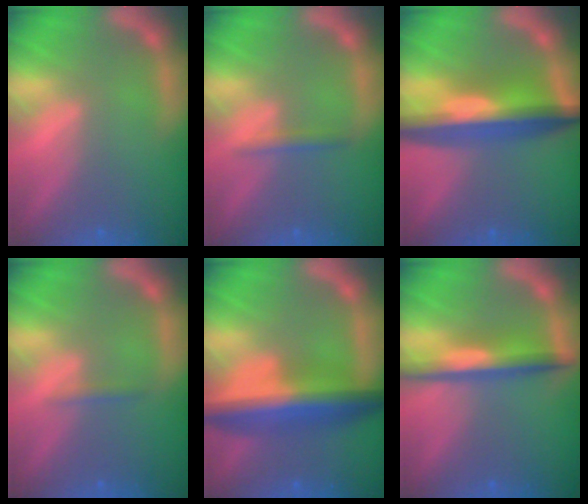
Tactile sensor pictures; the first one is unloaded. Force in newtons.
{"total": 1.4}
{"total": 9.6}
{"total": 0.9}
{"total": 8.4}
{"total": 5.0}